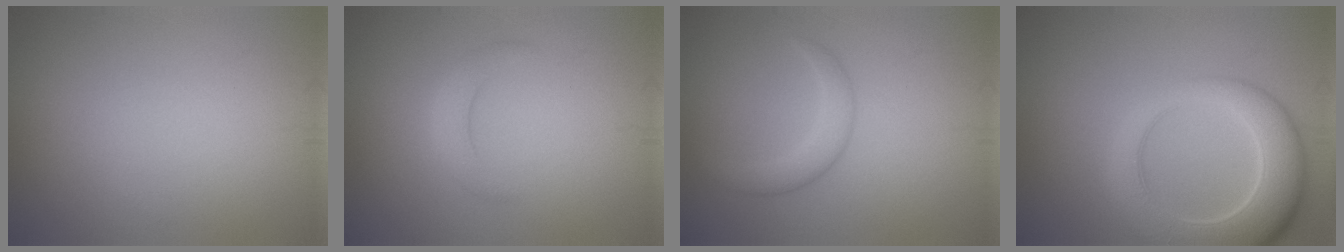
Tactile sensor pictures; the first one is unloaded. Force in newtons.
{"total": 2.0, "press": 2.0, "slide": 0.0}
{"total": 2.3, "press": 2.3, "slide": 0.0}
{"total": 8.2, "press": 8.1, "slide": 1.0}